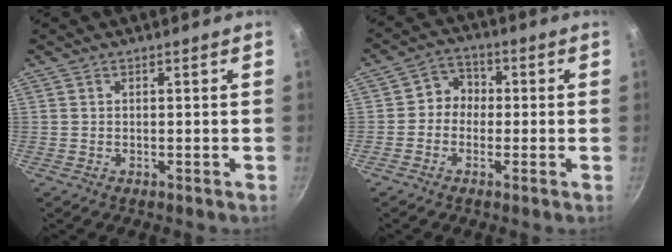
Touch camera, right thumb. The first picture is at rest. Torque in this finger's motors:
{"motor_torque": [-0.24, 0.24, 0.09, -0.06, 0.05]}